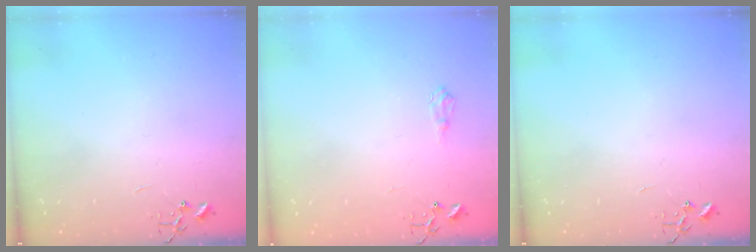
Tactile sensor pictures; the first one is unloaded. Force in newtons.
{"total": 6.6, "press": 6.5, "slide": 0.8}
{"total": 0.0}